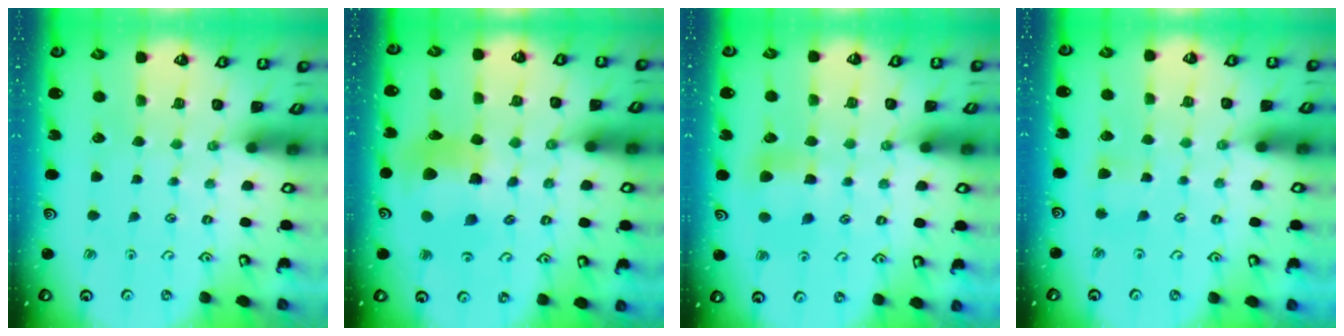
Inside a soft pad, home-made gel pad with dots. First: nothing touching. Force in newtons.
{"total": 12.4, "press": 12.3, "slide": 1.8}
{"total": 6.6, "press": 6.5, "slide": 0.8}
{"total": 3.6, "press": 3.5, "slide": 0.7}